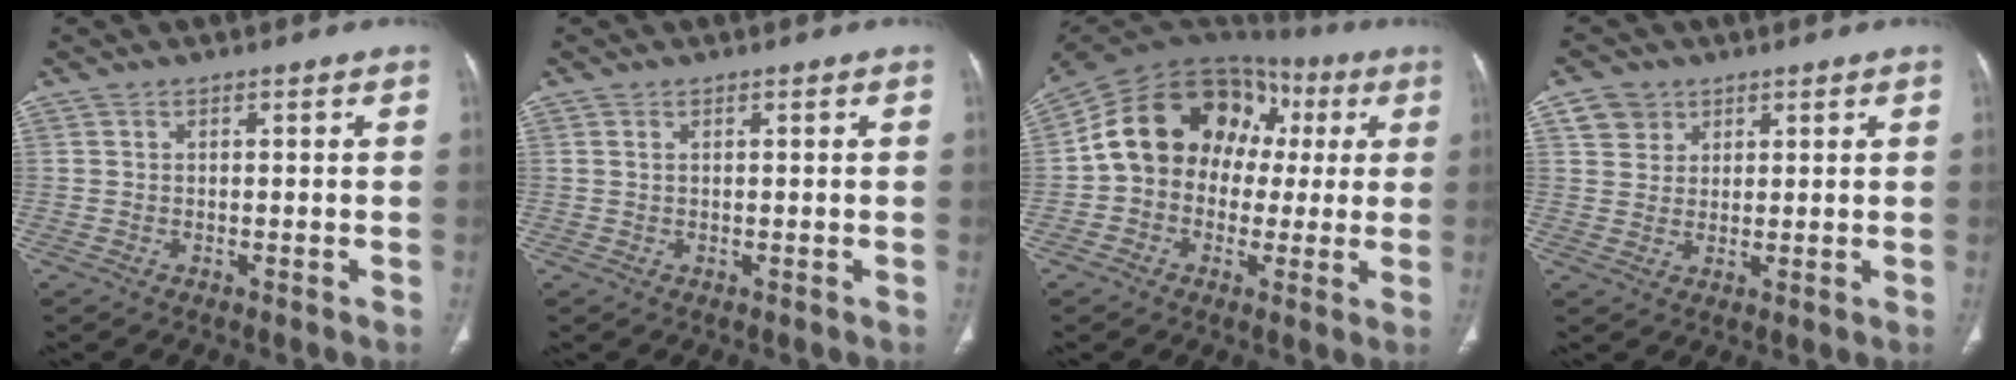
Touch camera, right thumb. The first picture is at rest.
{"total": 0.6, "force": [0.3, 0.3, 0.5], "torque": [-0.012, 0.003, 0.005]}
{"total": 17.9, "force": [2.0, 14.1, 10.9], "torque": [-0.143, 0.053, 0.026]}
{"total": 4.4, "force": [2.3, 3.6, 0.9], "torque": [-0.001, -0.009, 0.044]}